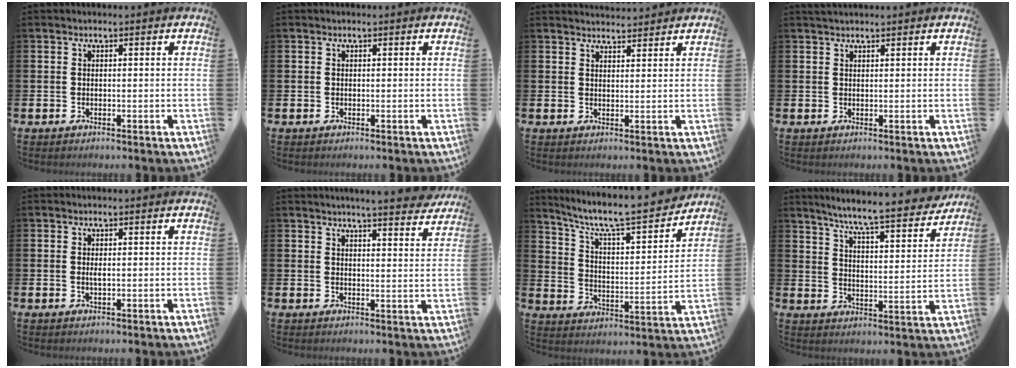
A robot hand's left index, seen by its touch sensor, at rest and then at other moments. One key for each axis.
{"total": 0.0}
{"total": 2.8, "fx": 2.8, "fy": 0.3, "fz": 0.0, "tx": 0.003, "ty": -0.017, "tz": 0.048}
{"total": 1.2, "fx": 1.1, "fy": 0.2, "fz": 0.3, "tx": 0.004, "ty": 0.000, "tz": 0.018}
{"total": 0.9, "fx": 0.1, "fy": 0.3, "fz": 0.9, "tx": -0.021, "ty": 0.004, "tz": 0.002}
{"total": 4.9, "fx": 4.8, "fy": -0.4, "fz": 1.1, "tx": -0.015, "ty": -0.032, "tz": 0.080}
{"total": 8.3, "fx": 7.4, "fy": 1.3, "fz": 3.5, "tx": -0.096, "ty": -0.058, "tz": 0.121}
{"total": 7.8, "fx": 7.2, "fy": -0.1, "fz": 2.9, "tx": -0.077, "ty": -0.053, "tz": 0.121}